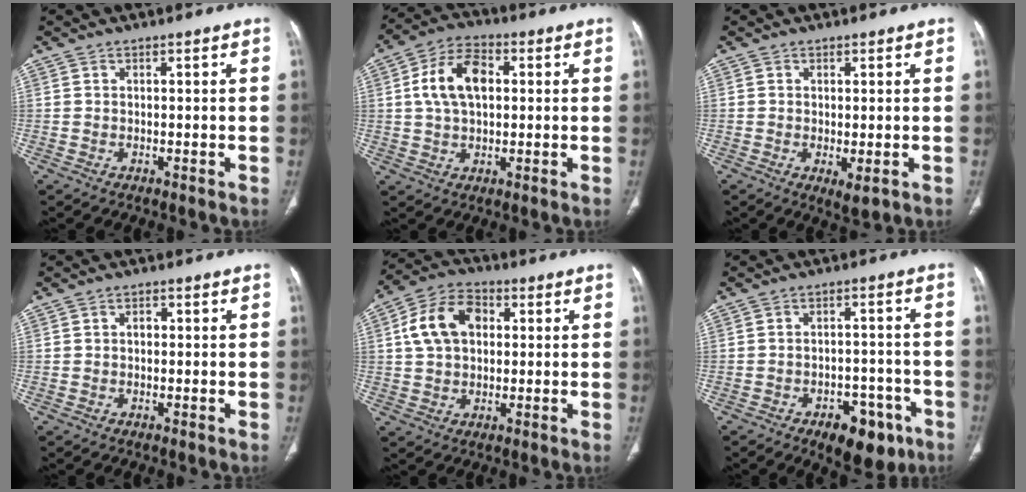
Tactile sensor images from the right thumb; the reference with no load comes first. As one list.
[{"total": 10.9, "force": [1.8, 6.7, 8.4], "torque": [-0.149, 0.017, 0.029]}, {"total": 2.9, "force": [-0.7, 1.0, 2.7], "torque": [-0.048, -0.012, -0.006]}, {"total": 1.3, "force": [0.0, 1.0, 0.9], "torque": [-0.008, 0.005, -0.003]}, {"total": 11.3, "force": [2.2, 7.9, 7.8], "torque": [-0.131, 0.018, 0.033]}, {"total": 10.4, "force": [-5.8, 5.8, 6.5], "torque": [-0.055, 0.034, -0.072]}]